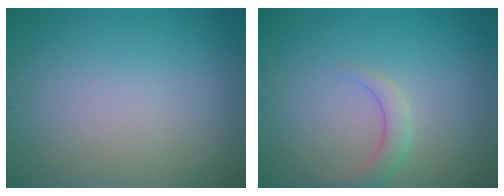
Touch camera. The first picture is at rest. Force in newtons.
{"total": 1.8, "press": 1.8, "slide": 0.1}